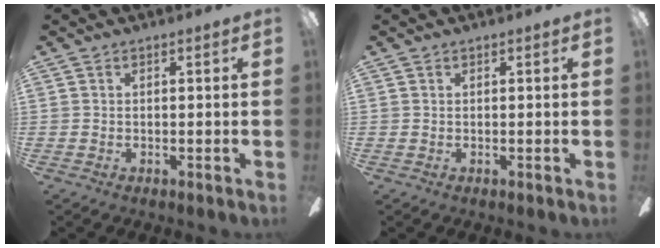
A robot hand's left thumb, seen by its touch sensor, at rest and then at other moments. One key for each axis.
{"total": 0.0}